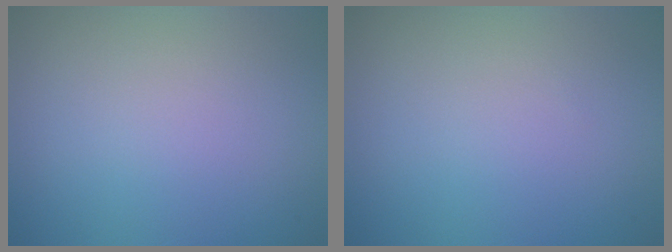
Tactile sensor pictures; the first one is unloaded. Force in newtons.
{"total": 0.0}